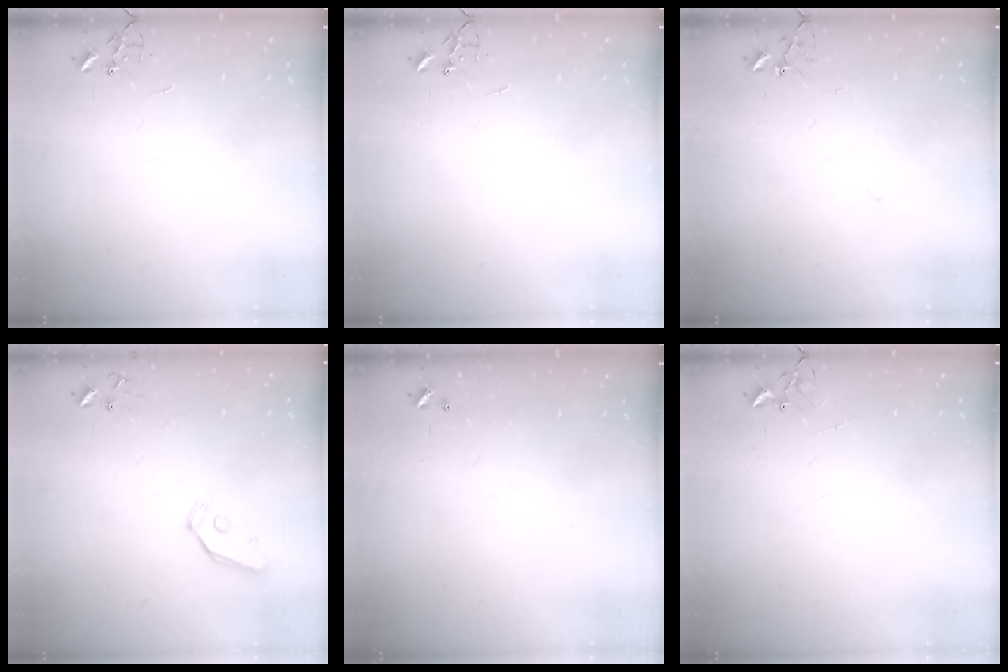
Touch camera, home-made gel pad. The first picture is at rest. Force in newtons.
{"total": 0.0}
{"total": 6.8, "press": 6.8, "slide": 0.5}
{"total": 6.3, "press": 6.3, "slide": 0.7}
{"total": 0.0}
{"total": 6.1, "press": 6.0, "slide": 0.6}